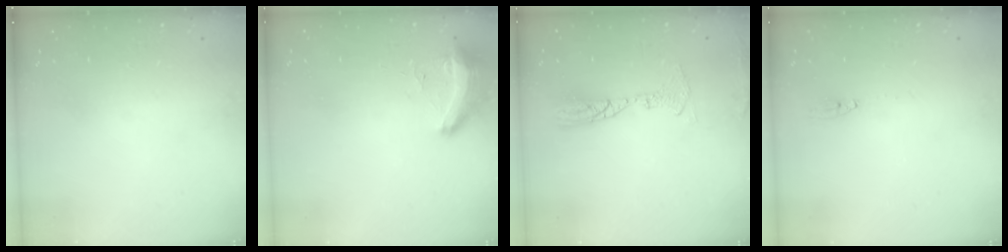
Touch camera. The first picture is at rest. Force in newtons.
{"total": 8.3, "press": 8.2, "slide": 1.2}
{"total": 9.1, "press": 8.9, "slide": 1.7}
{"total": 2.4, "press": 2.4, "slide": 0.2}